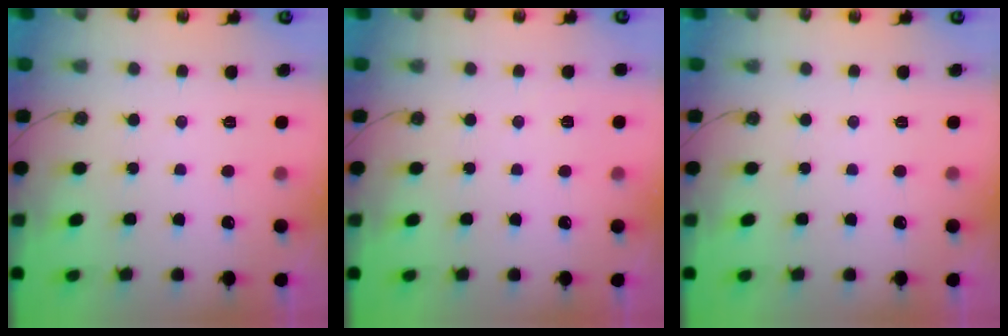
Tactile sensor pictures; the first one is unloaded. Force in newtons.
{"total": 1.5, "press": 1.4, "slide": 0.4}
{"total": 0.0}